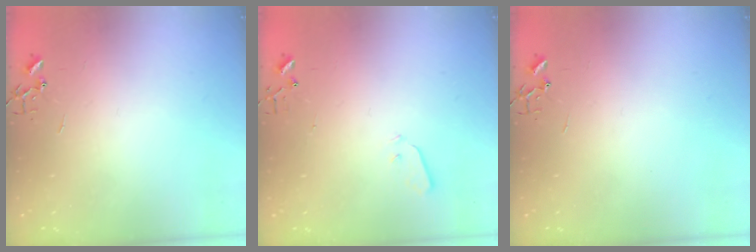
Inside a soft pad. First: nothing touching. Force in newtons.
{"total": 2.9, "press": 2.8, "slide": 0.8}
{"total": 0.0}